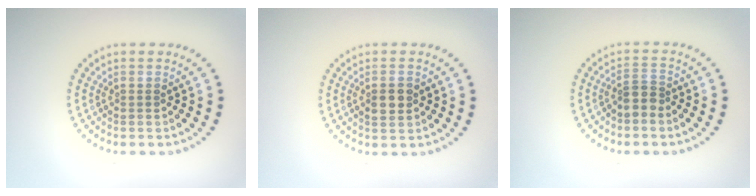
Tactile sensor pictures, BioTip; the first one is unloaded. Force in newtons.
{"total": 1.9, "press": 1.9, "slide": 0.1}
{"total": 1.7, "press": 1.2, "slide": 1.1}